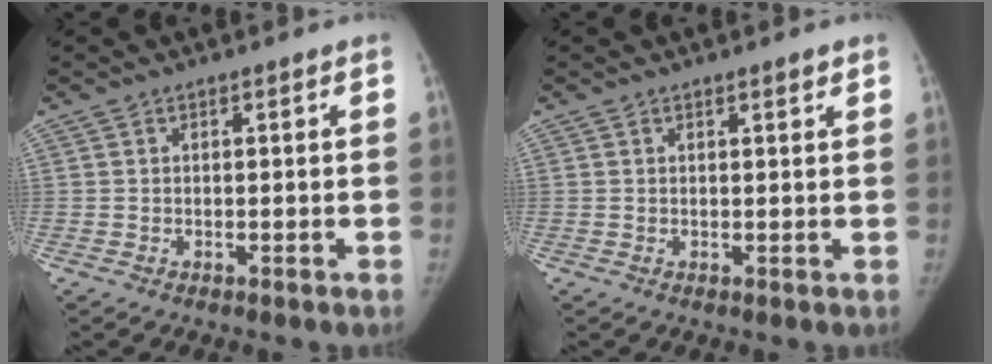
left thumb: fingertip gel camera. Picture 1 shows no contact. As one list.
[{"total": 1.2, "force": [0.9, 0.3, 0.7], "torque": [-0.008, -0.005, 0.013]}]